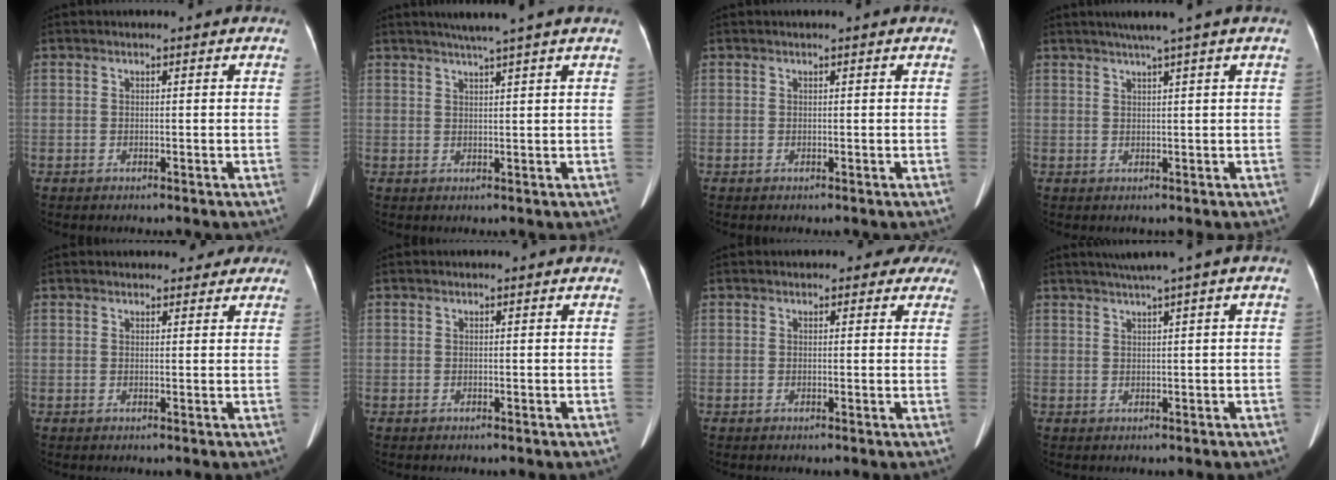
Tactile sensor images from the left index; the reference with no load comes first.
{"total": 4.9, "force": [3.8, -1.3, 2.8], "torque": [-0.042, 0.010, 0.060]}
{"total": 0.0}
{"total": 3.9, "force": [2.7, -1.2, 2.6], "torque": [-0.038, 0.007, 0.048]}
{"total": 4.5, "force": [3.8, 2.0, 1.3], "torque": [0.001, 0.012, 0.038]}
{"total": 0.0}
{"total": 3.8, "force": [3.0, 2.2, 0.9], "torque": [0.014, -0.002, 0.016]}
{"total": 4.4, "force": [2.3, -0.6, 3.7], "torque": [-0.066, 0.020, 0.042]}